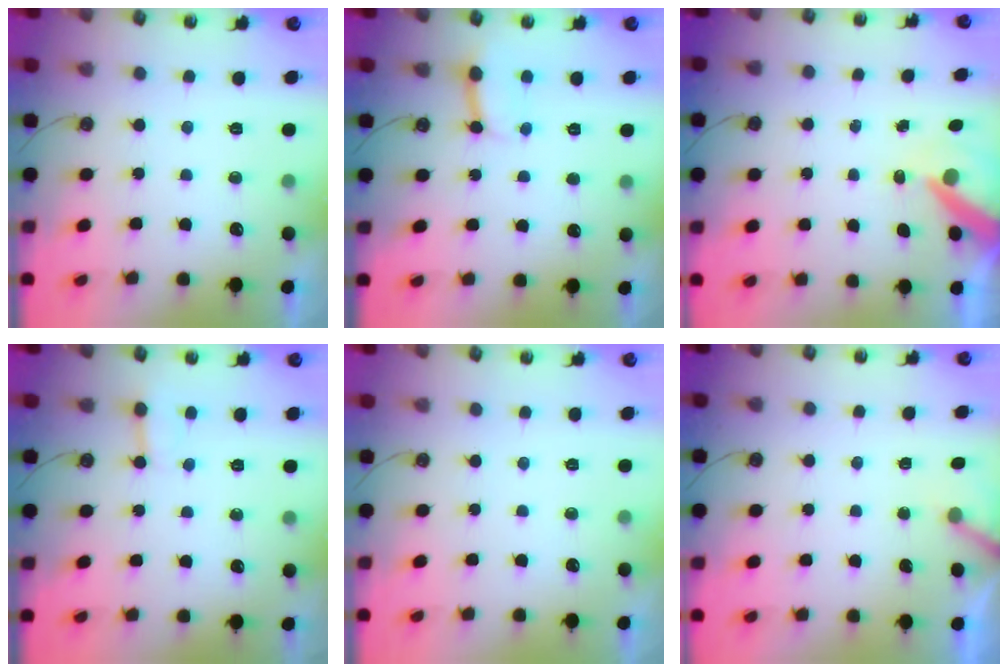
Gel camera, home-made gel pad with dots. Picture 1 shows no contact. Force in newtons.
{"total": 5.6, "press": 5.6, "slide": 0.4}
{"total": 9.0, "press": 8.9, "slide": 0.8}
{"total": 1.9, "press": 1.9, "slide": 0.1}
{"total": 0.0}
{"total": 3.0, "press": 3.0, "slide": 0.2}